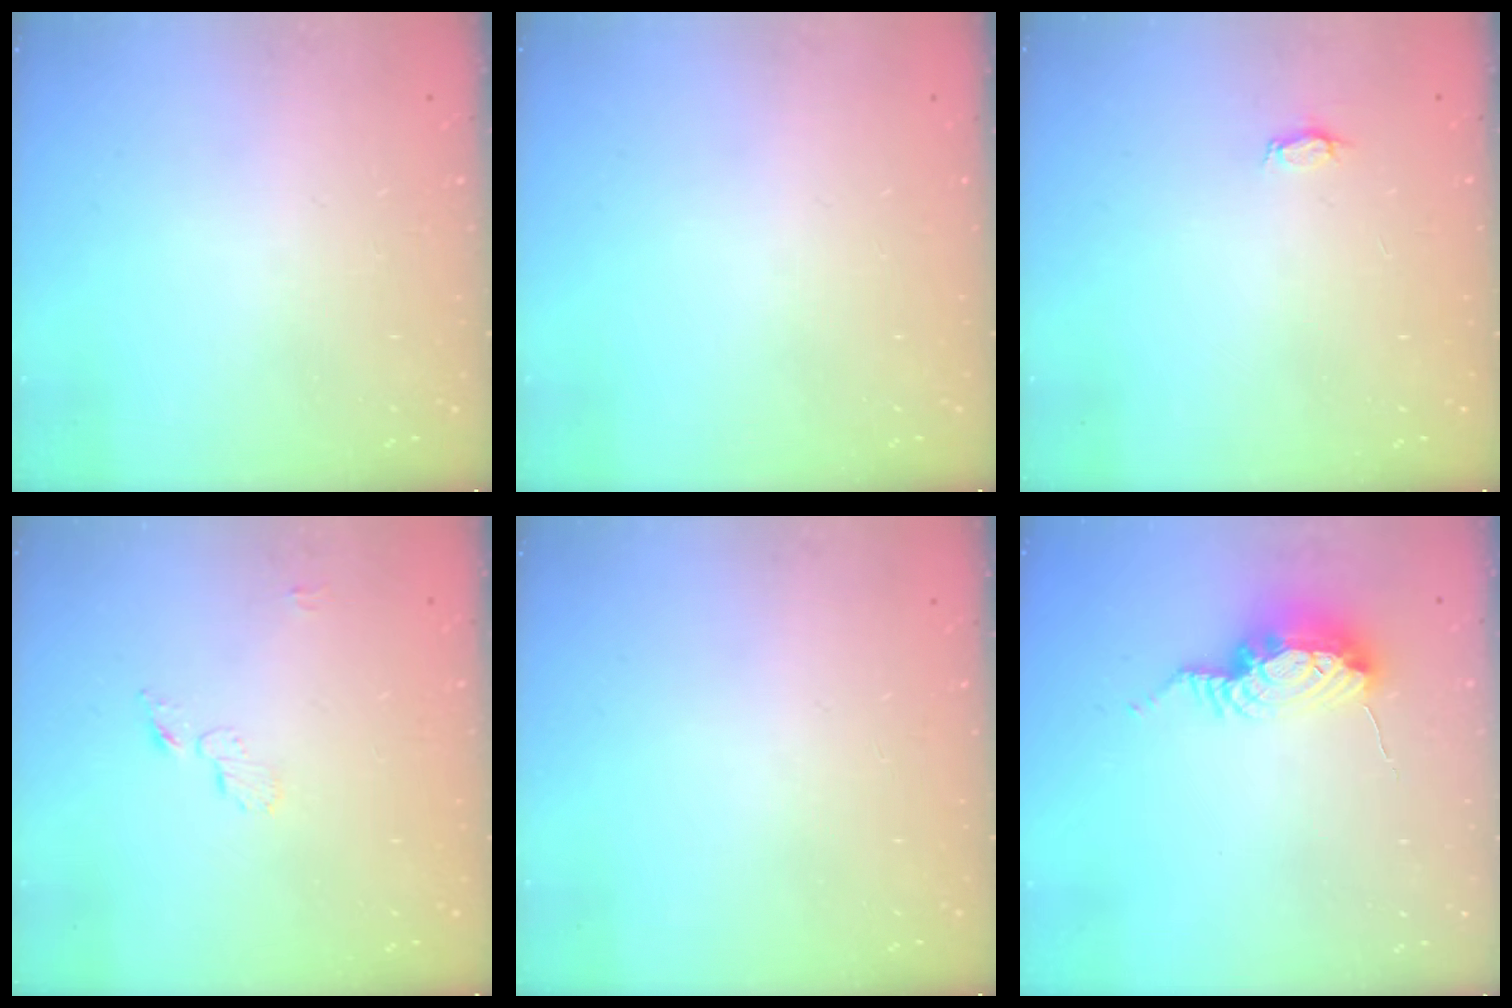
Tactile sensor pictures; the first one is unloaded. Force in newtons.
{"total": 0.0}
{"total": 2.9, "press": 2.9, "slide": 0.4}
{"total": 4.6, "press": 4.6, "slide": 0.3}
{"total": 0.0}
{"total": 15.2, "press": 10.9, "slide": 10.5}